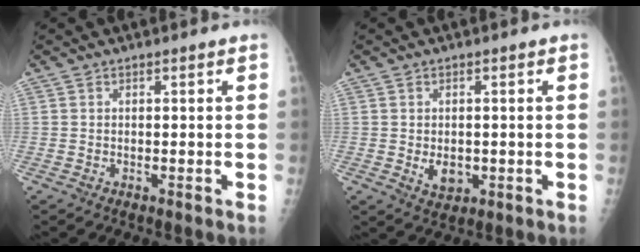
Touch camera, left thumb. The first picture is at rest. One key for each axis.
{"total": 3.8, "fx": -0.5, "fy": 2.8, "fz": 2.5, "tx": -0.023, "ty": -0.003, "tz": 0.003}